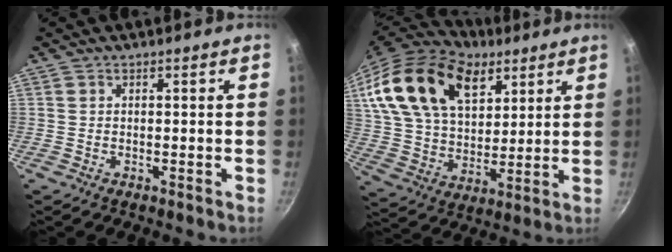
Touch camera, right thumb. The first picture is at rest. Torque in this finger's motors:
{"motor_torque": [-1.41, 2.67, 0.31, 0.52, 0.60]}